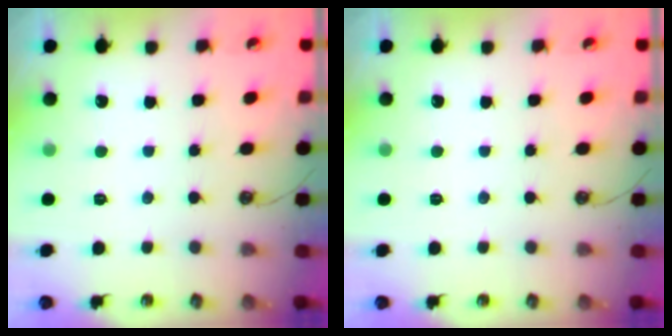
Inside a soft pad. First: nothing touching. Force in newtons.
{"total": 0.0}